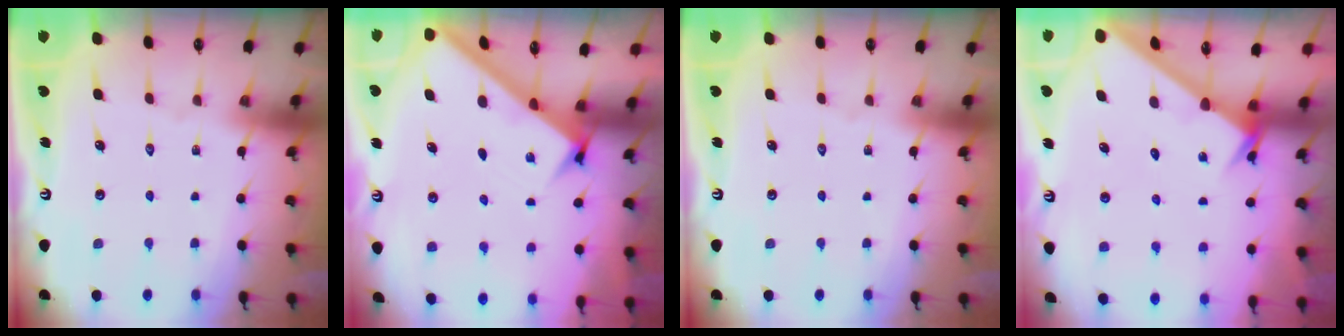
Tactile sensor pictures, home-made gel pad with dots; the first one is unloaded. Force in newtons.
{"total": 2.8, "press": 2.8, "slide": 0.3}
{"total": 0.0}
{"total": 2.6, "press": 2.6, "slide": 0.1}